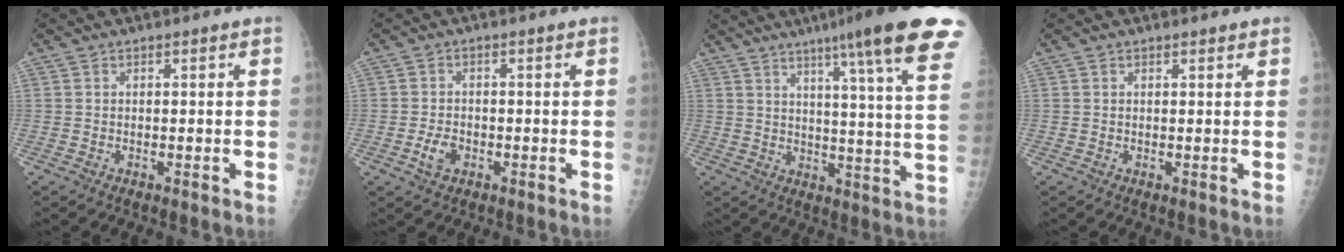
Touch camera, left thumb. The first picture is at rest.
{"total": 3.3, "force": [-1.2, 2.2, 2.1], "torque": [-0.039, 0.004, -0.021]}
{"total": 21.2, "force": [14.0, 0.7, 15.9], "torque": [-0.204, -0.060, 0.174]}
{"total": 0.7, "force": [0.6, 0.2, 0.2], "torque": [-0.004, -0.004, 0.008]}